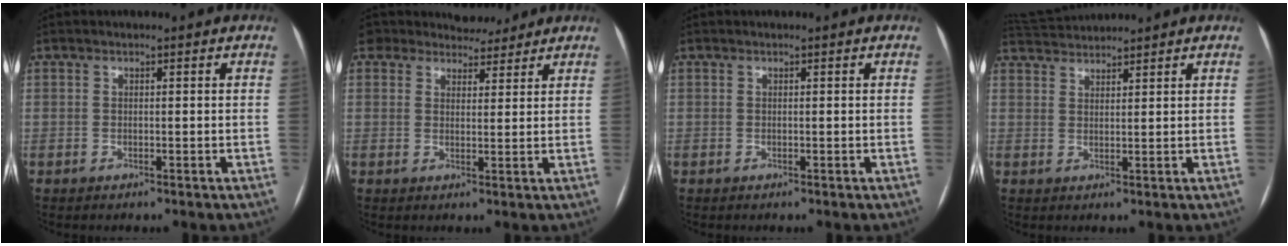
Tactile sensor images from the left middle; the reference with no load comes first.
{"total": 8.1, "force": [7.5, 2.9, 0.7], "torque": [0.003, 0.014, 0.104]}
{"total": 0.0}
{"total": 4.8, "force": [4.8, -0.3, 0.3], "torque": [-0.012, 0.028, 0.092]}